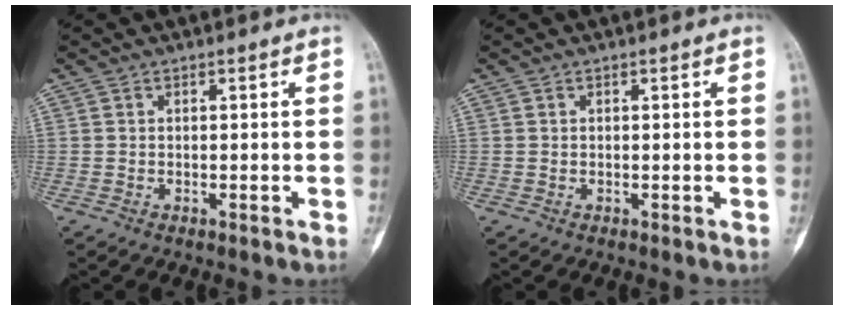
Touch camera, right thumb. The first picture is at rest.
{"total": 0.0}